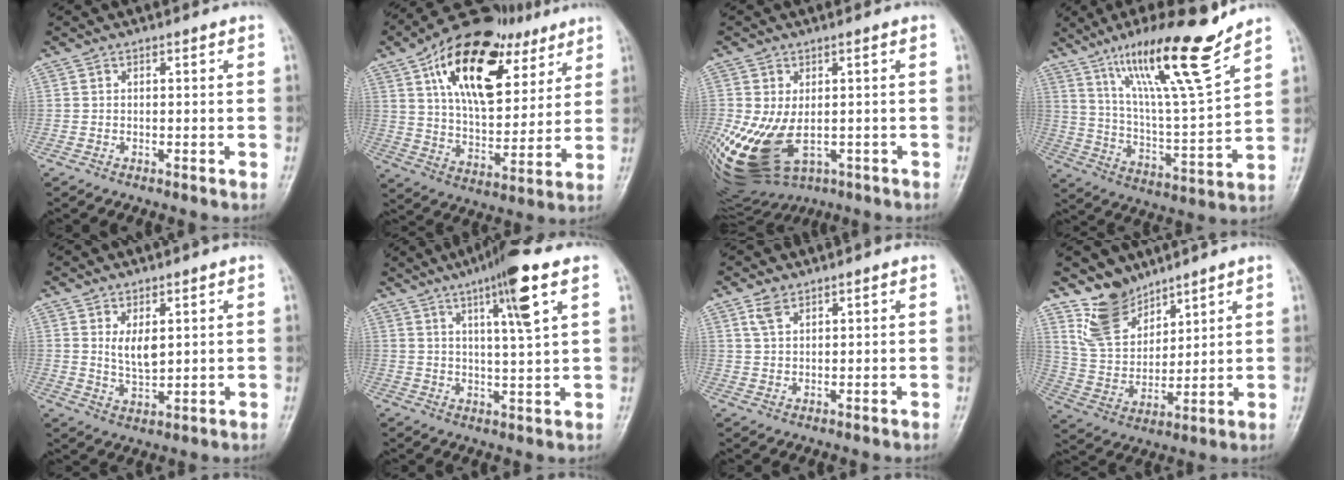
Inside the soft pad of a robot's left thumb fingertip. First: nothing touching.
{"total": 24.1, "force": [11.3, 12.8, 17.1], "torque": [-0.240, -0.022, 0.186]}
{"total": 16.1, "force": [-3.1, 10.0, 12.1], "torque": [-0.256, -0.006, -0.023]}
{"total": 19.6, "force": [13.5, 1.7, 14.1], "torque": [-0.218, -0.073, 0.234]}
{"total": 5.4, "force": [1.7, 2.7, 4.4], "torque": [-0.068, -0.018, 0.039]}
{"total": 11.4, "force": [5.5, 1.0, 9.9], "torque": [-0.161, -0.019, 0.086]}
{"total": 3.2, "force": [2.1, 1.7, 1.7], "torque": [-0.032, -0.005, 0.049]}
{"total": 10.1, "force": [7.8, 5.6, 3.1], "torque": [-0.034, -0.058, 0.170]}